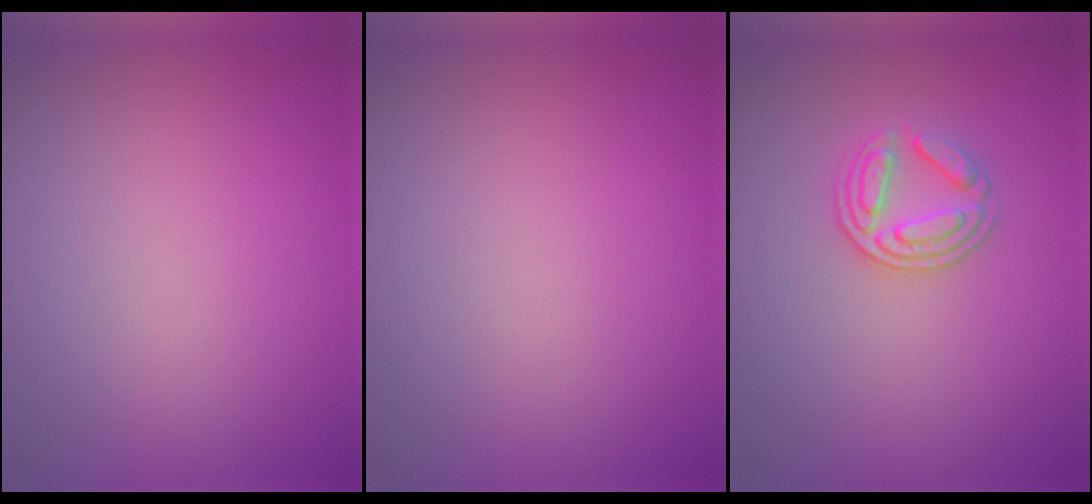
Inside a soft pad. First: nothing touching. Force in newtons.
{"total": 0.0}
{"total": 2.9, "press": 2.6, "slide": 1.1}